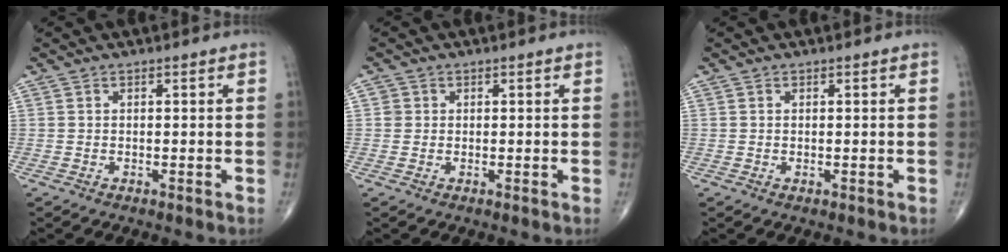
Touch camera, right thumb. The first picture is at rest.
{"total": 1.3, "force": [0.1, 1.3, 0.1], "torque": [0.009, 0.003, 0.000]}
{"total": 0.0}